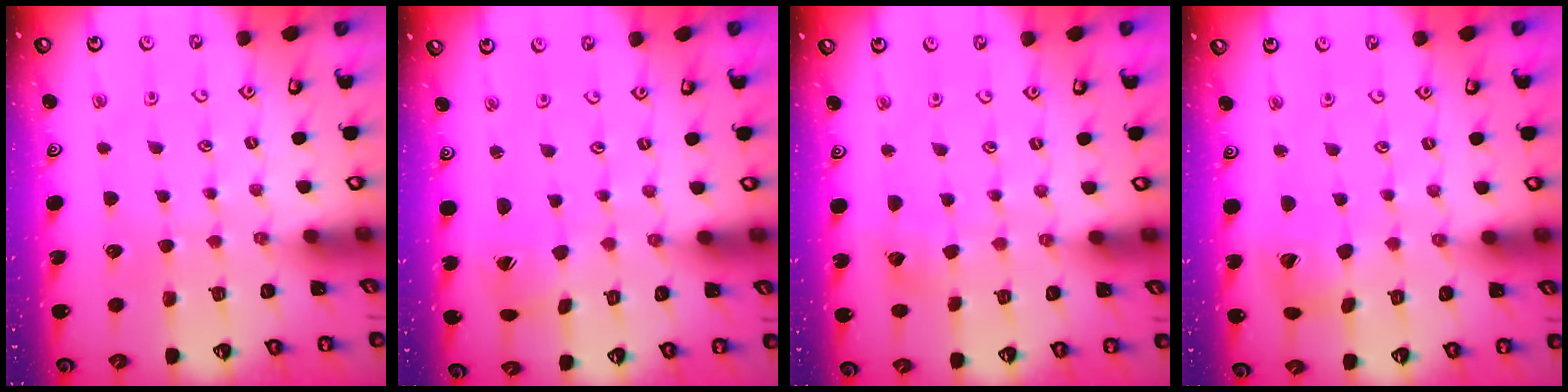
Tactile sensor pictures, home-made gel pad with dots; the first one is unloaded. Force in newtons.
{"total": 1.9, "press": 1.8, "slide": 0.2}
{"total": 4.5, "press": 4.4, "slide": 0.7}
{"total": 8.0, "press": 8.0, "slide": 1.0}